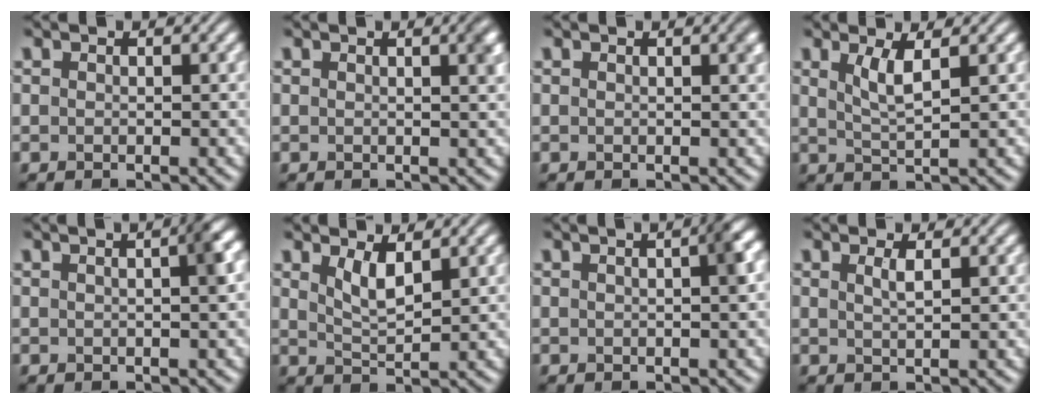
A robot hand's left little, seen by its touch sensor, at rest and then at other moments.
{"total": 2.3, "force": [0.8, 0.8, 2.1], "torque": [-0.012, 0.010, 0.006]}
{"total": 1.3, "force": [0.5, 0.4, 1.1], "torque": [-0.010, 0.004, 0.004]}
{"total": 2.6, "force": [1.1, 0.5, 2.3], "torque": [-0.045, -0.004, 0.023]}
{"total": 3.2, "force": [0.4, 0.8, 3.1], "torque": [-0.033, 0.015, 0.002]}
{"total": 2.4, "force": [1.4, 0.7, 1.9], "torque": [-0.038, -0.007, 0.030]}
{"total": 2.8, "force": [0.4, 0.6, 2.7], "torque": [-0.031, 0.015, 0.002]}
{"total": 1.4, "force": [0.5, 0.4, 1.2], "torque": [-0.019, 0.002, 0.007]}